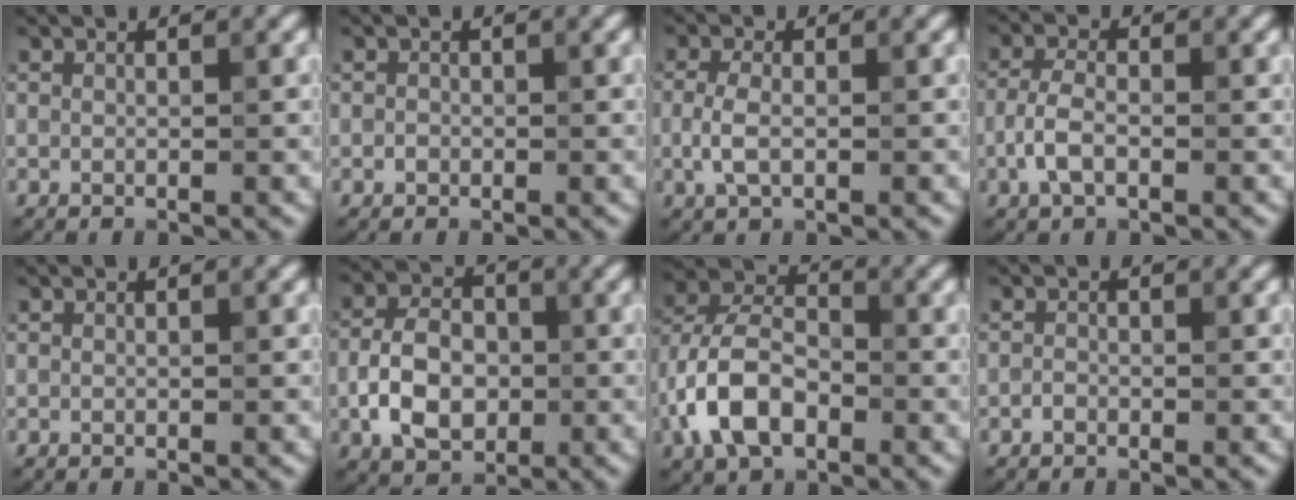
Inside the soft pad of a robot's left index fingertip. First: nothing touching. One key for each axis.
{"total": 0.5, "fx": -0.2, "fy": 0.4, "fz": 0.1, "tx": -0.001, "ty": -0.002, "tz": -0.006}
{"total": 2.5, "fx": -0.3, "fy": 1.3, "fz": 2.1, "tx": -0.053, "ty": 0.000, "tz": -0.011}
{"total": 2.8, "fx": -1.1, "fy": 1.3, "fz": 2.3, "tx": -0.047, "ty": 0.005, "tz": -0.029}
{"total": 0.0}
{"total": 5.7, "fx": -1.3, "fy": 4.0, "fz": 3.9, "tx": -0.074, "ty": 0.003, "tz": -0.028}
{"total": 7.3, "fx": -2.8, "fy": 4.4, "fz": 5.1, "tx": -0.106, "ty": 0.010, "tz": -0.062}
{"total": 0.6, "fx": -0.4, "fy": 0.4, "fz": 0.2, "tx": -0.002, "ty": -0.001, "tz": -0.009}